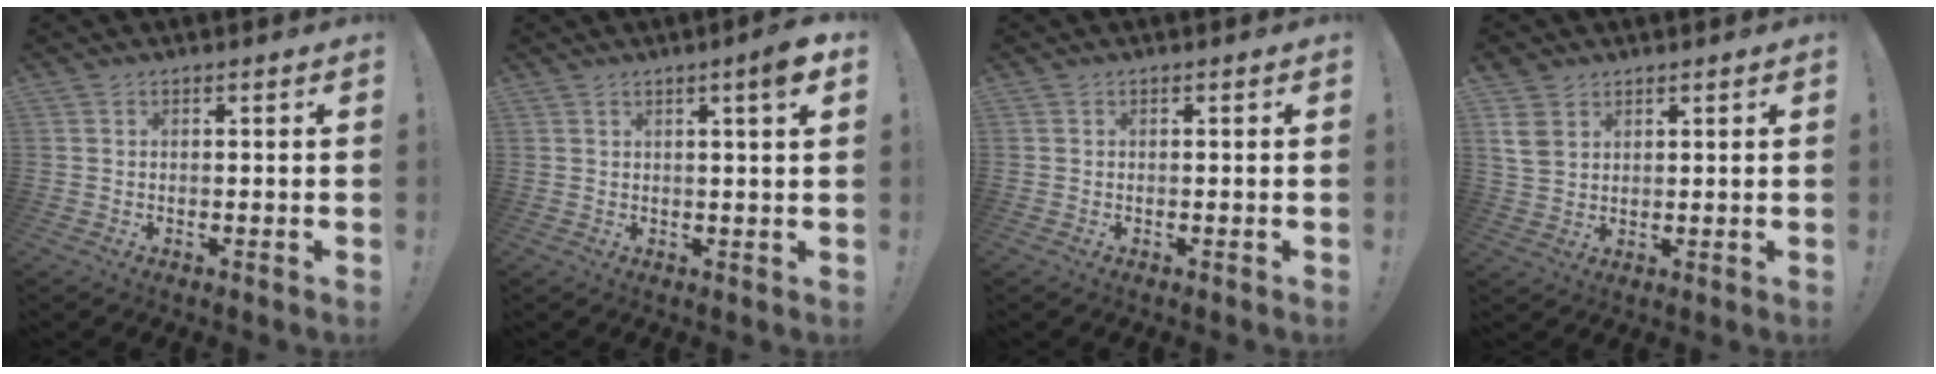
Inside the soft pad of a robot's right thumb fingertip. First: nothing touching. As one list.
[{"total": 4.7, "force": [2.3, -0.3, 4.1], "torque": [-0.055, -0.013, 0.030]}, {"total": 0.0}, {"total": 6.8, "force": [3.2, 4.7, 3.6], "torque": [-0.080, -0.006, 0.063]}]